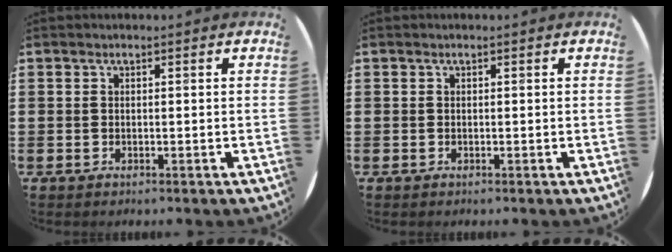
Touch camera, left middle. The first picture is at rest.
{"total": 0.0}